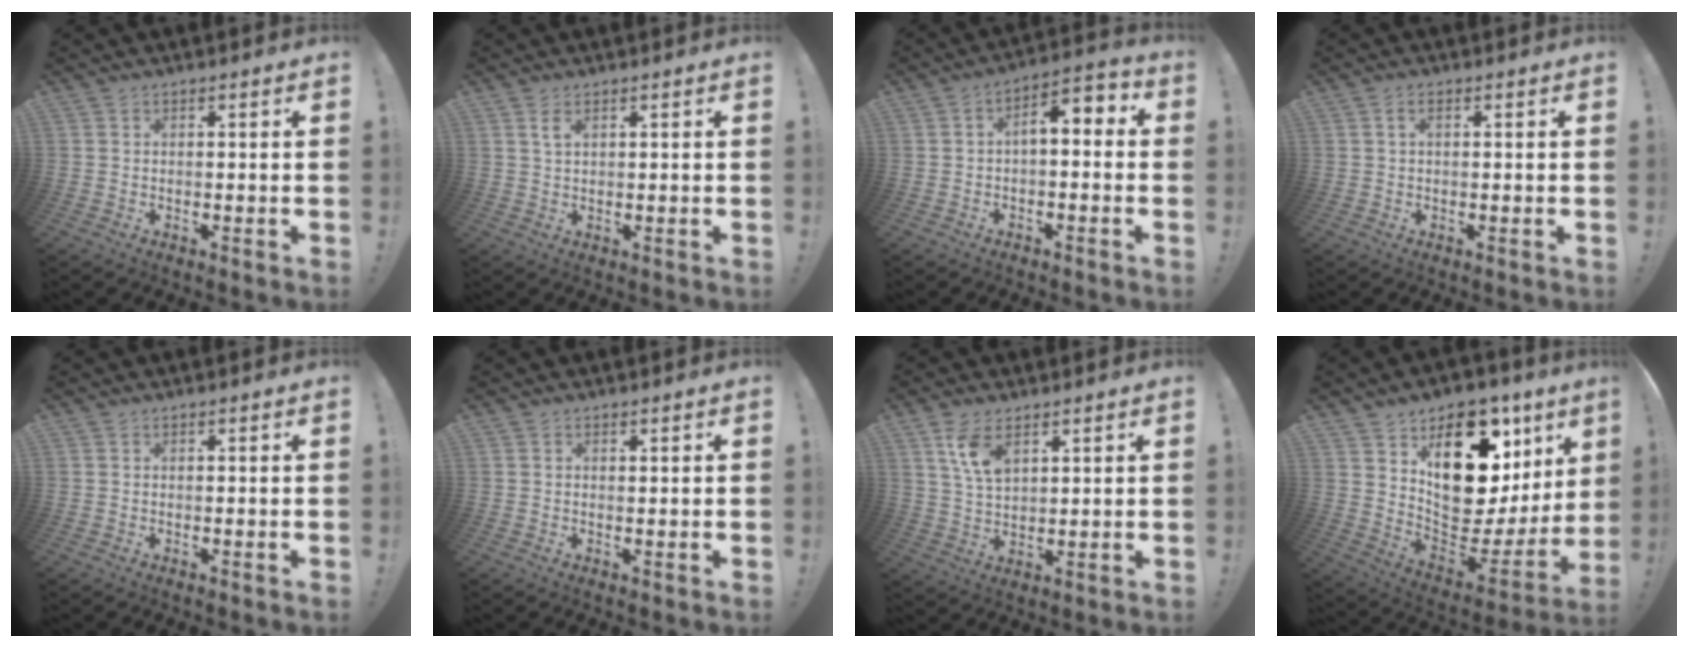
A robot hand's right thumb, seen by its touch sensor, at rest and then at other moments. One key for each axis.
{"total": 2.5, "fx": 1.4, "fy": 1.0, "fz": 1.9, "tx": -0.025, "ty": -0.005, "tz": 0.021}
{"total": 5.6, "fx": -0.6, "fy": 2.7, "fz": 4.9, "tx": -0.069, "ty": 0.004, "tz": -0.011}
{"total": 1.9, "fx": 0.4, "fy": 1.0, "fz": 1.6, "tx": -0.037, "ty": 0.006, "tz": 0.008}
{"total": 0.0}
{"total": 0.9, "fx": 0.9, "fy": 0.2, "fz": -0.1, "tx": 0.008, "ty": -0.001, "tz": 0.015}
{"total": 8.5, "fx": 4.6, "fy": 4.4, "fz": 5.5, "tx": -0.100, "ty": -0.018, "tz": 0.083}
{"total": 22.9, "fx": 9.8, "fy": 14.7, "fz": 14.6, "tx": -0.169, "ty": -0.070, "tz": 0.203}